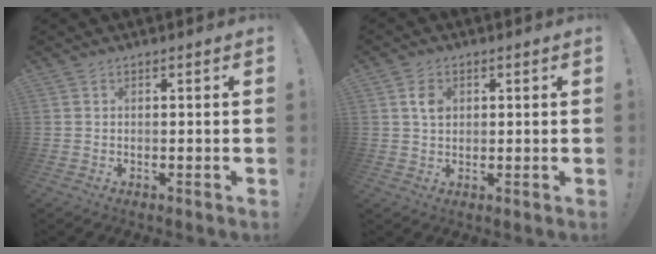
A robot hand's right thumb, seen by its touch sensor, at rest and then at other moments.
{"total": 4.2, "force": [1.1, 3.0, 2.6], "torque": [-0.030, -0.002, 0.017]}